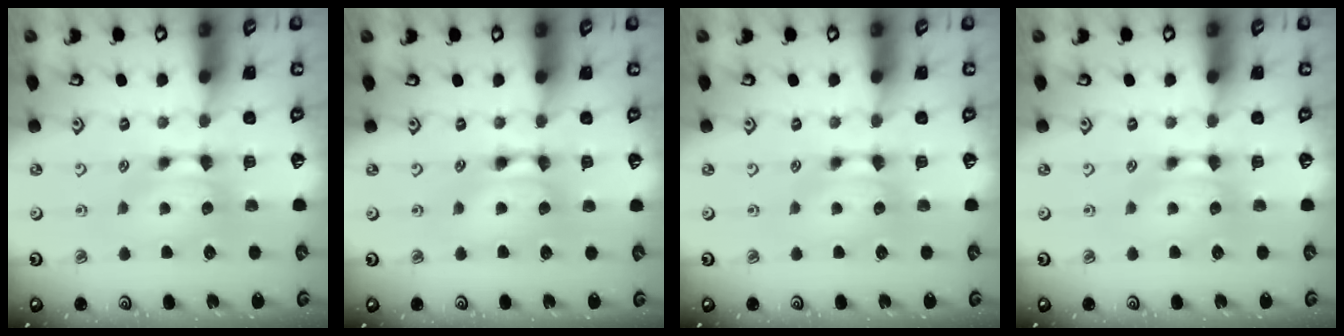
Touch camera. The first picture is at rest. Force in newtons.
{"total": 2.0, "press": 2.0, "slide": 0.1}
{"total": 0.0}
{"total": 0.0}